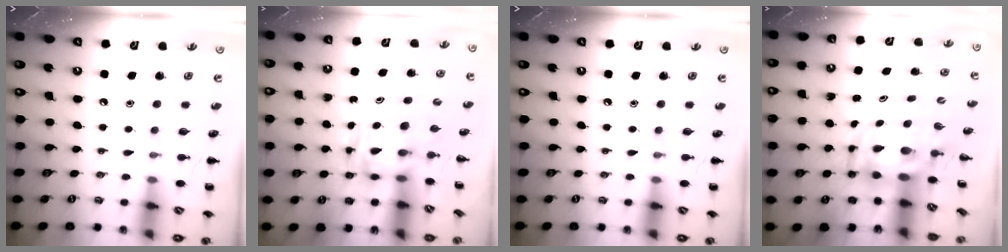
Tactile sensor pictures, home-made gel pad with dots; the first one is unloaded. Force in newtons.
{"total": 2.7, "press": 2.7, "slide": 0.2}
{"total": 0.0}
{"total": 5.1, "press": 4.9, "slide": 1.4}